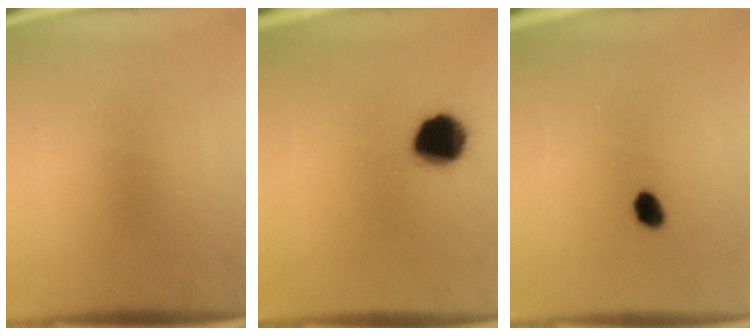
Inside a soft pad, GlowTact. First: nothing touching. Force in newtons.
{"total": 10.6}
{"total": 2.7}